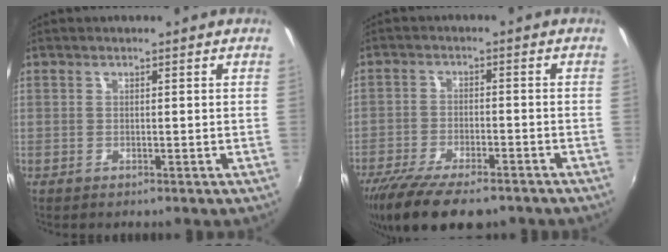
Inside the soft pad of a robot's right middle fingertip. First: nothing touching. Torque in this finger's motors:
{"motor_torque": [1.14, -1.00, 0.54, 0.21]}